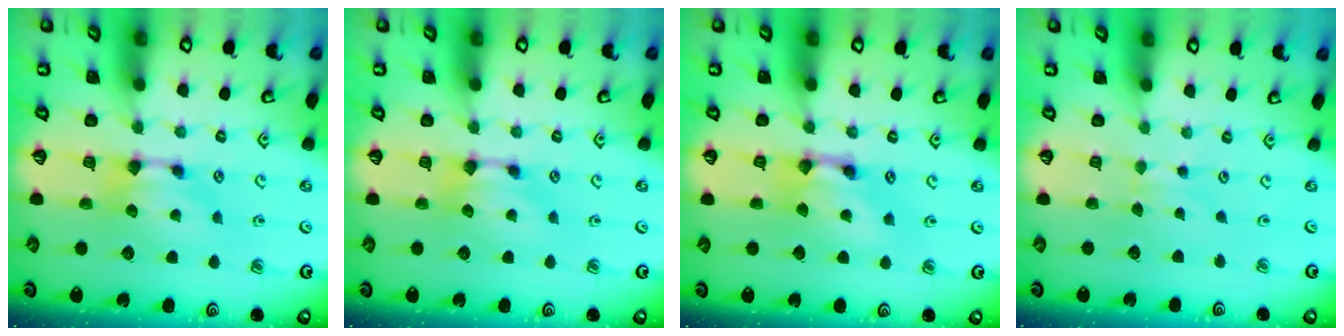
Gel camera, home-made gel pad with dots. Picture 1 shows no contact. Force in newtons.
{"total": 0.0}
{"total": 2.5, "press": 2.5, "slide": 0.2}
{"total": 2.8, "press": 2.8, "slide": 0.4}